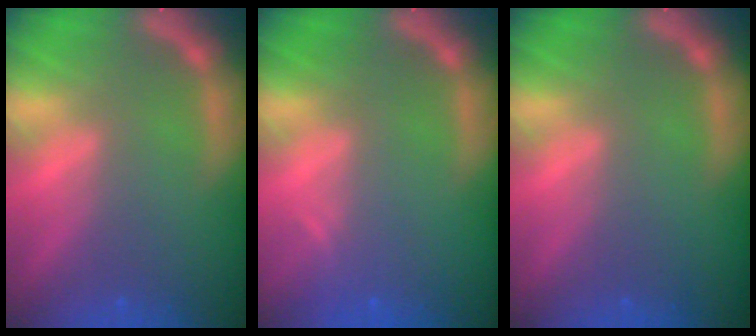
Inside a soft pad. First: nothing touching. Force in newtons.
{"total": 0.9}
{"total": 0.0}